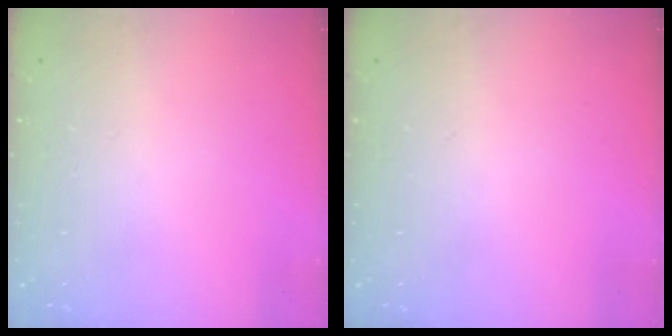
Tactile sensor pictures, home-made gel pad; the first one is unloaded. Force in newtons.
{"total": 0.0}